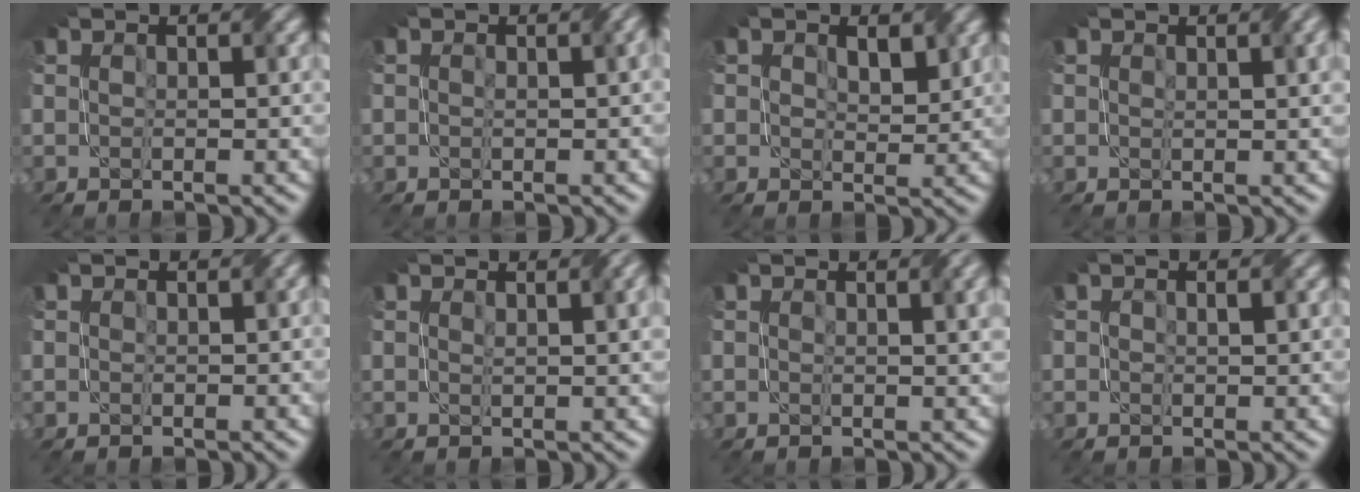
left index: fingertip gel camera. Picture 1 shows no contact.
{"total": 1.3, "force": [-0.1, 0.4, 1.3], "torque": [-0.017, -0.001, 0.001]}
{"total": 2.8, "force": [1.2, 2.0, 1.6], "torque": [-0.032, -0.007, 0.021]}
{"total": 2.0, "force": [0.9, 0.3, 1.7], "torque": [-0.027, 0.003, 0.014]}
{"total": 0.7, "force": [-0.3, 0.5, 0.4], "torque": [-0.007, -0.003, -0.005]}
{"total": 2.3, "force": [1.1, 0.4, 2.0], "torque": [-0.024, 0.004, 0.014]}
{"total": 2.7, "force": [0.9, 0.8, 2.4], "torque": [-0.029, 0.005, 0.013]}
{"total": 0.7, "force": [0.0, 0.5, 0.4], "torque": [-0.011, 0.000, 0.000]}